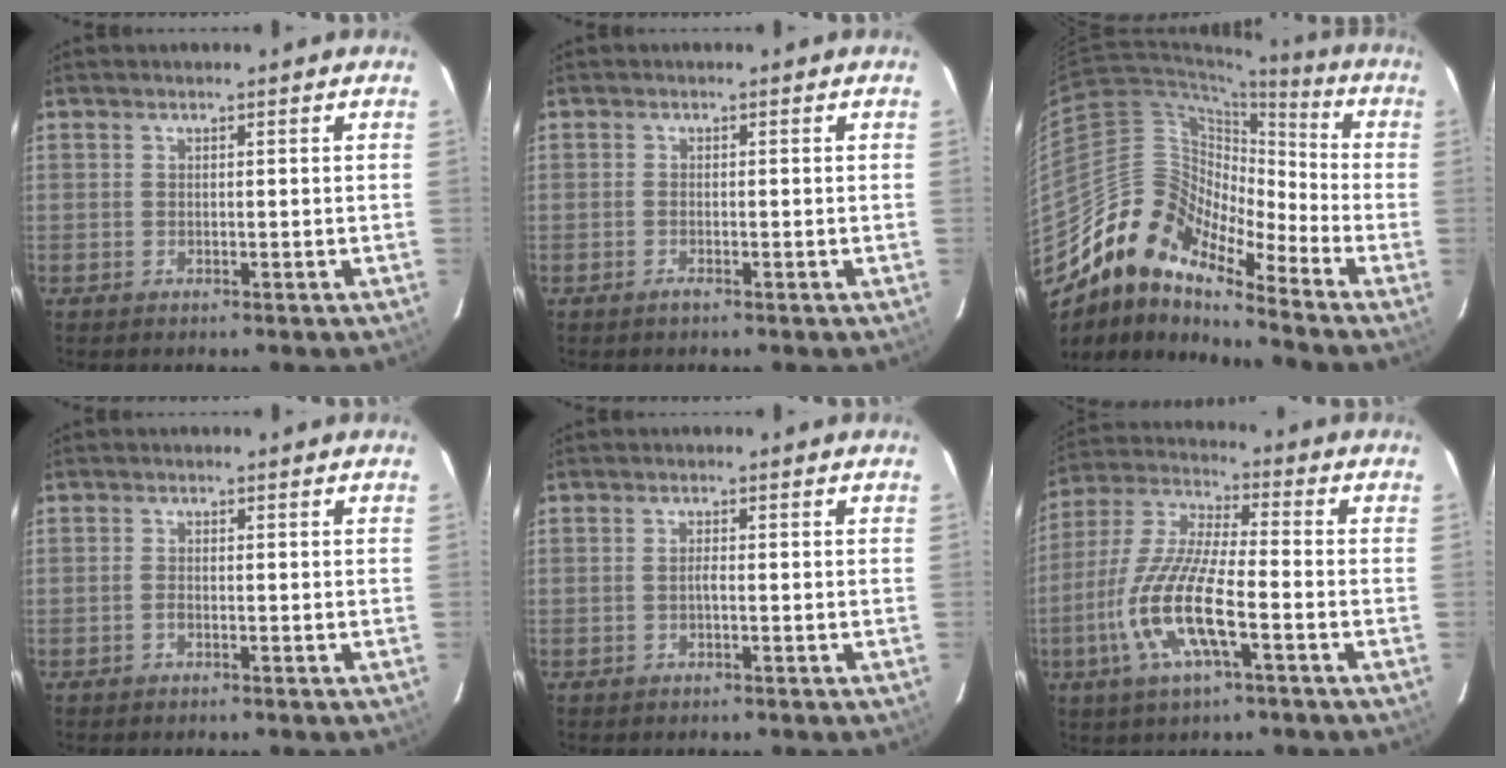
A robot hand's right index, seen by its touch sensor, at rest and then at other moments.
{"total": 1.0, "force": [-0.7, 0.2, 0.6], "torque": [-0.012, -0.001, -0.015]}
{"total": 12.9, "force": [-10.7, 4.5, 5.6], "torque": [-0.081, 0.015, -0.226]}
{"total": 0.8, "force": [-0.5, 0.4, 0.4], "torque": [-0.008, 0.002, -0.011]}
{"total": 0.9, "force": [-0.3, 0.1, 0.8], "torque": [-0.016, 0.003, -0.008]}
{"total": 14.6, "force": [-5.3, 3.1, 13.2], "torque": [-0.280, -0.010, -0.107]}